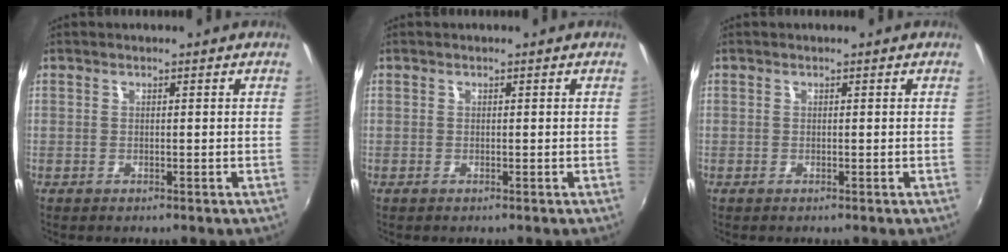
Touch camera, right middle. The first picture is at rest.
{"total": 0.0}
{"total": 0.0}